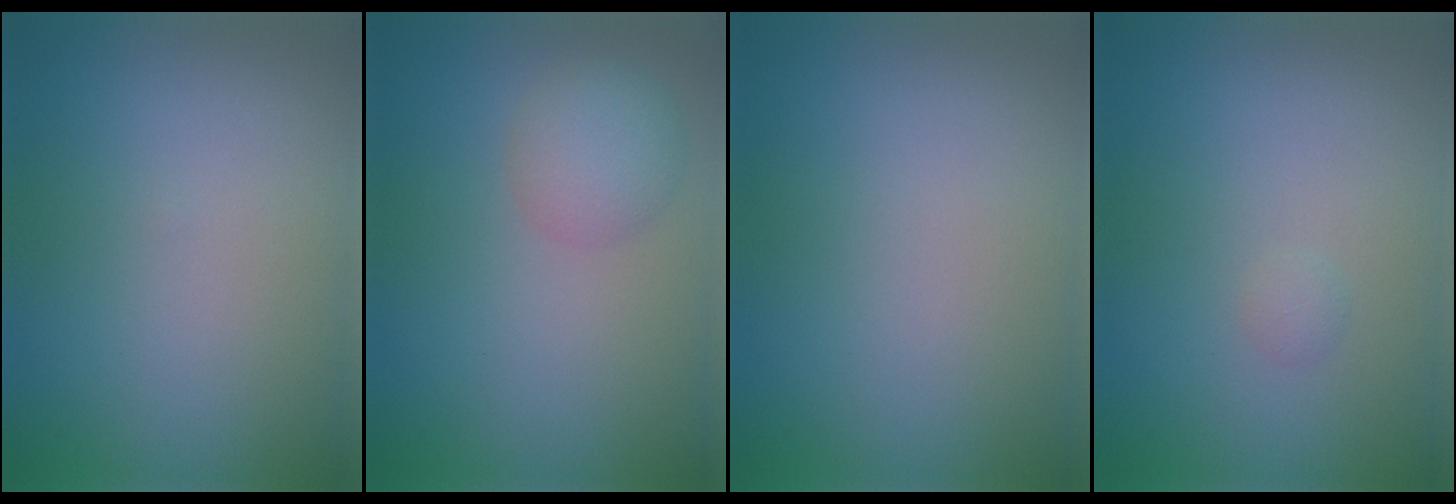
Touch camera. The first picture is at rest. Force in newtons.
{"total": 2.8, "press": 2.8, "slide": 0.1}
{"total": 0.0}
{"total": 0.6, "press": 0.6, "slide": 0.0}